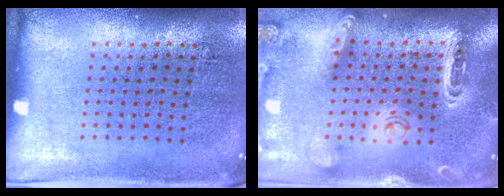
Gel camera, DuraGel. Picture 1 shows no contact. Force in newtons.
{"total": 1.4, "press": 1.4, "slide": 0.0}